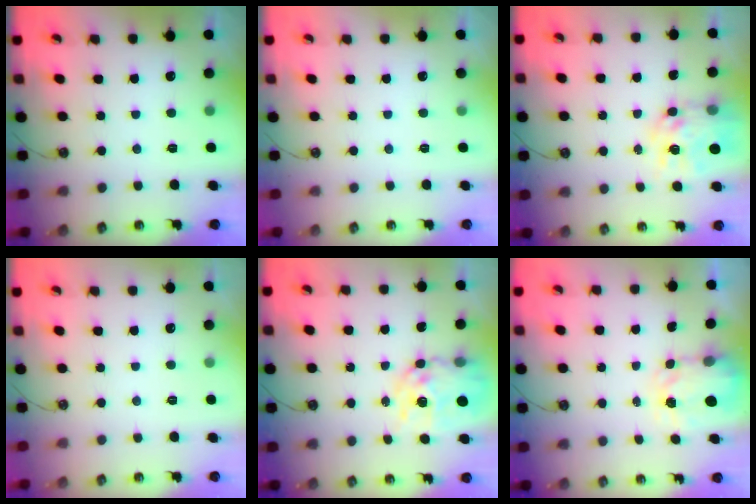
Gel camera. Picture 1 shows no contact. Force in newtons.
{"total": 0.0}
{"total": 11.9, "press": 11.8, "slide": 1.0}
{"total": 0.0}
{"total": 13.3, "press": 13.2, "slide": 1.4}
{"total": 3.7, "press": 3.7, "slide": 0.5}